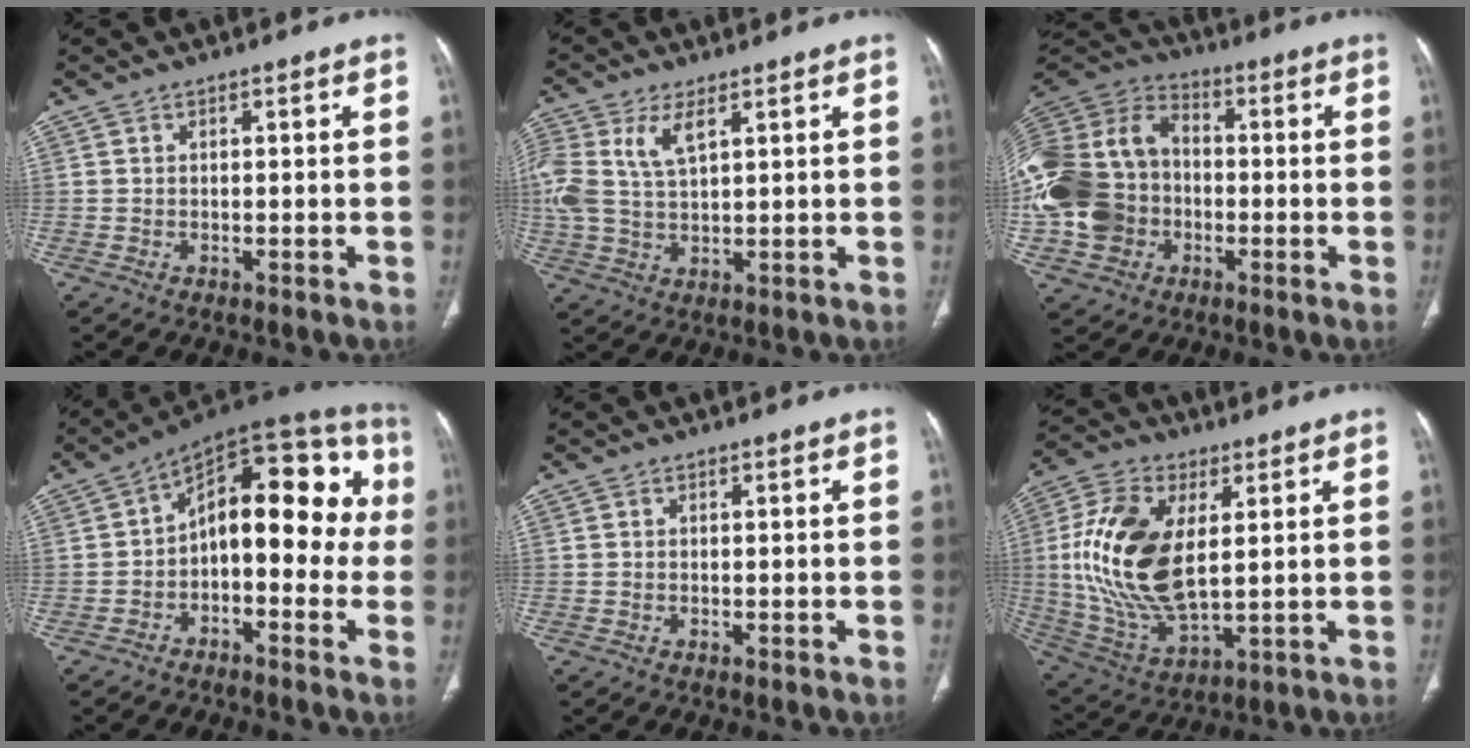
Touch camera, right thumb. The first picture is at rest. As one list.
[{"total": 9.3, "force": [3.7, 4.5, 7.2], "torque": [-0.176, 0.005, 0.080]}, {"total": 23.0, "force": [-4.0, 18.5, 13.1], "torque": [-0.297, 0.043, -0.076]}, {"total": 19.2, "force": [-0.5, 10.2, 16.3], "torque": [-0.177, 0.057, -0.022]}, {"total": 0.0}, {"total": 20.0, "force": [3.1, 10.4, 16.8], "torque": [-0.343, -0.016, 0.063]}]